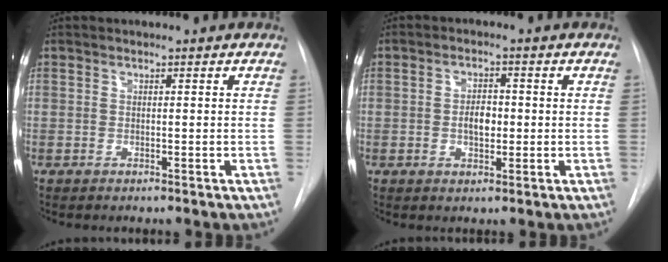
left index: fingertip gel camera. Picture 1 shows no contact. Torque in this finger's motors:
{"motor_torque": [0.61, 0.28, 0.15, 0.02]}